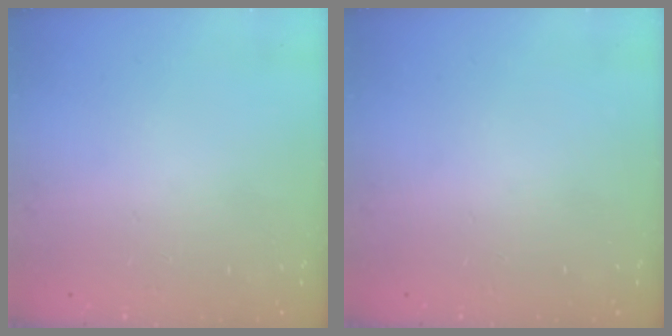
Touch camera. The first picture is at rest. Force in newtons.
{"total": 0.0}